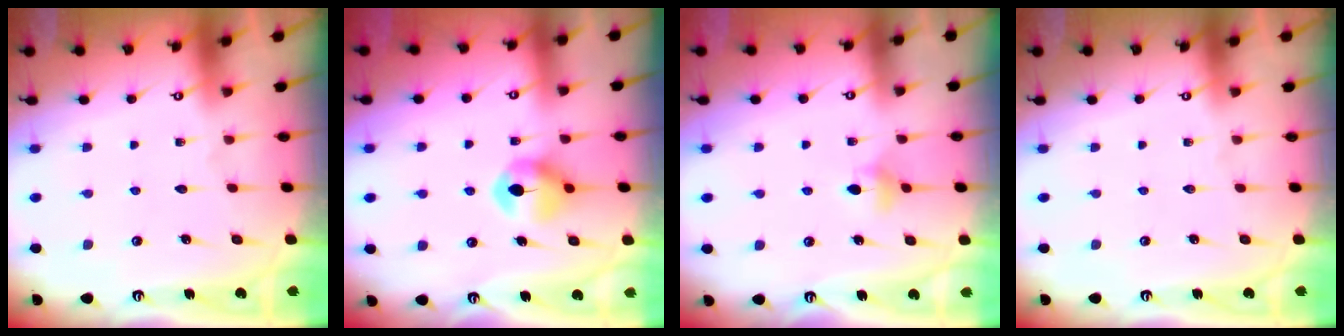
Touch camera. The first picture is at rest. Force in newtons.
{"total": 7.3, "press": 7.3, "slide": 0.4}
{"total": 4.3, "press": 4.2, "slide": 0.7}
{"total": 0.0}